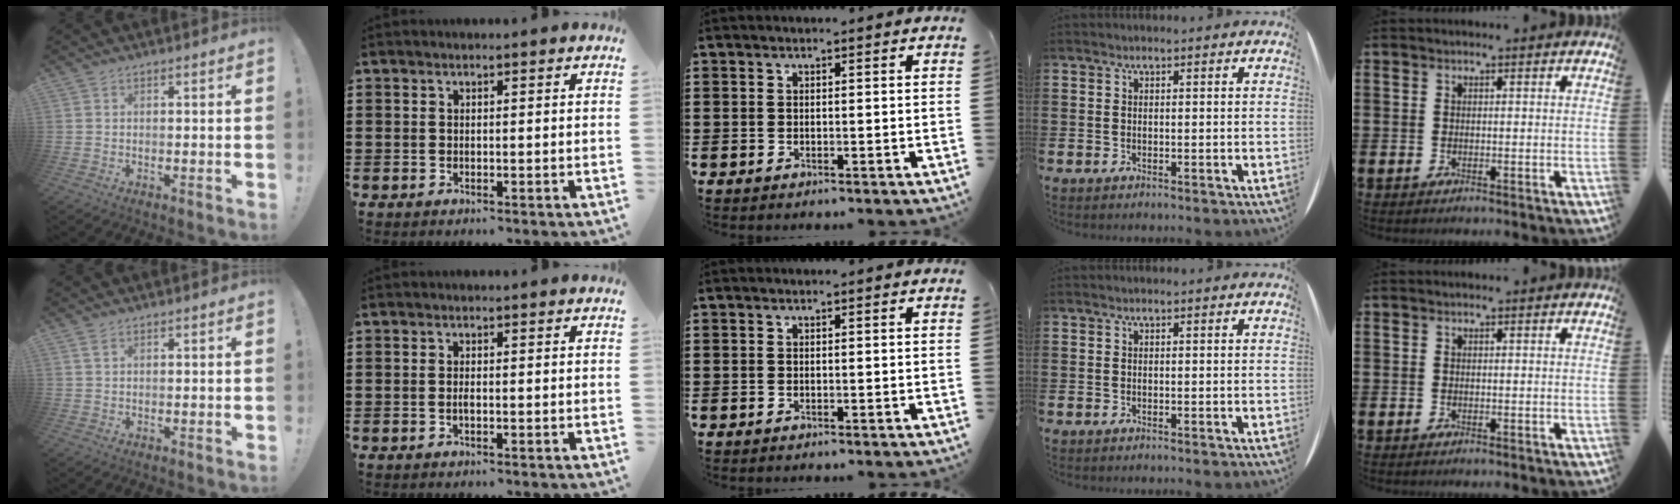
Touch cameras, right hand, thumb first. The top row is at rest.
{"thumb": {"total": 1.7, "force": [0.9, 0.7, 1.3], "torque": [-0.024, 0.001, 0.015]}, "index": {"total": 0.9, "force": [-0.3, 0.1, 0.8], "torque": [-0.017, -0.005, -0.004]}}